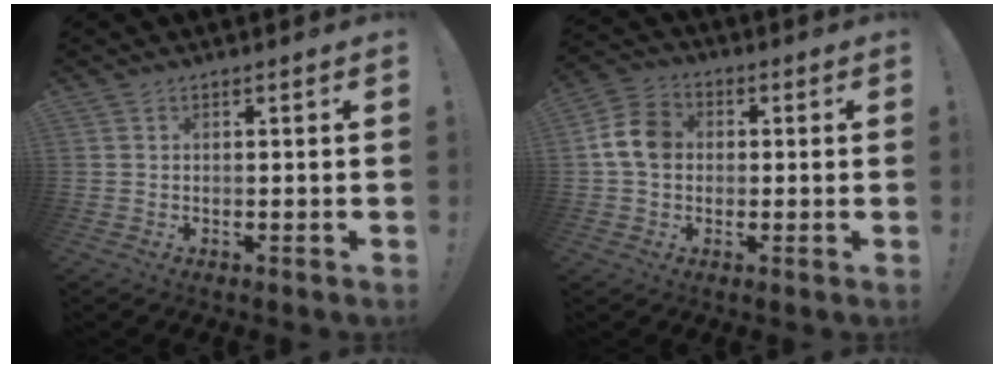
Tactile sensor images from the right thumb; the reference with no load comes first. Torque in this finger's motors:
{"motor_torque": [0.40, 0.51, 0.35, -0.37, 0.27]}